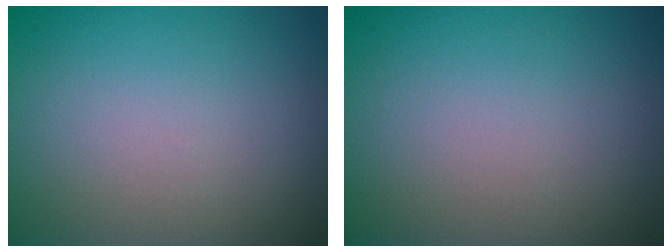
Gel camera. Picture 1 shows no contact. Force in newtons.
{"total": 0.0}